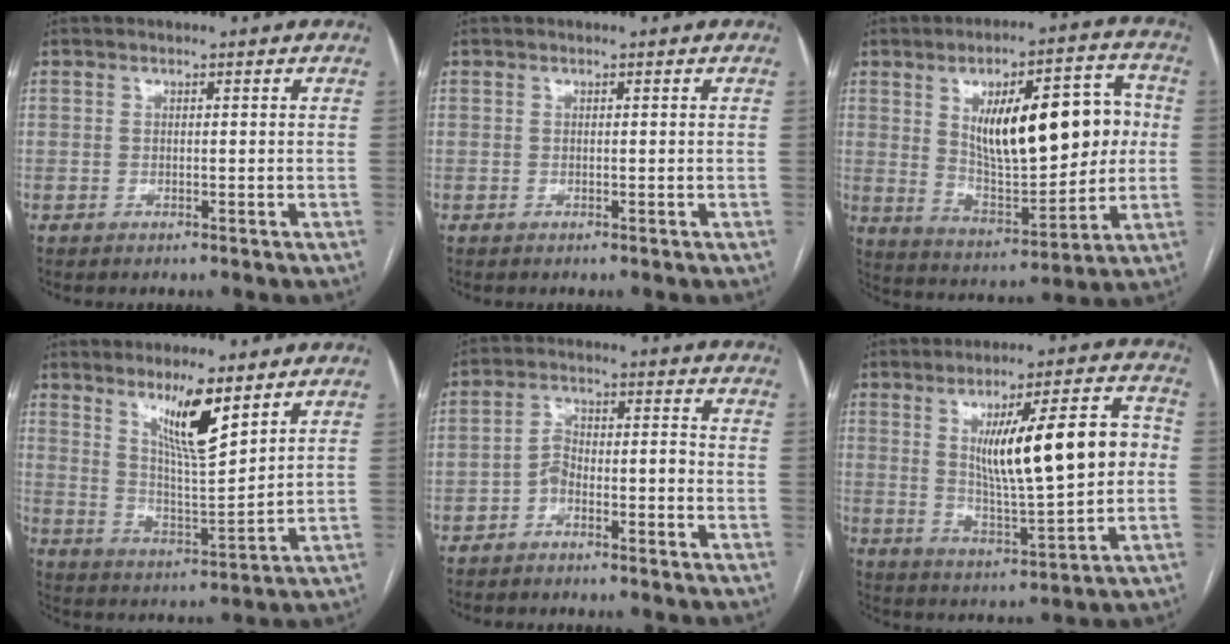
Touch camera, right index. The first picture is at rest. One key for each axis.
{"total": 0.0}
{"total": 19.1, "fx": 3.4, "fy": 7.1, "fz": 17.4, "tx": -0.264, "ty": 0.024, "tz": 0.064}
{"total": 9.7, "fx": 6.0, "fy": 0.9, "fz": 7.5, "tx": -0.133, "ty": -0.014, "tz": 0.111}
{"total": 4.5, "fx": -2.7, "fy": 1.9, "fz": 3.1, "tx": -0.058, "ty": 0.027, "tz": -0.045}
{"total": 16.0, "fx": 2.2, "fy": 2.9, "fz": 15.6, "tx": -0.242, "ty": 0.018, "tz": 0.042}